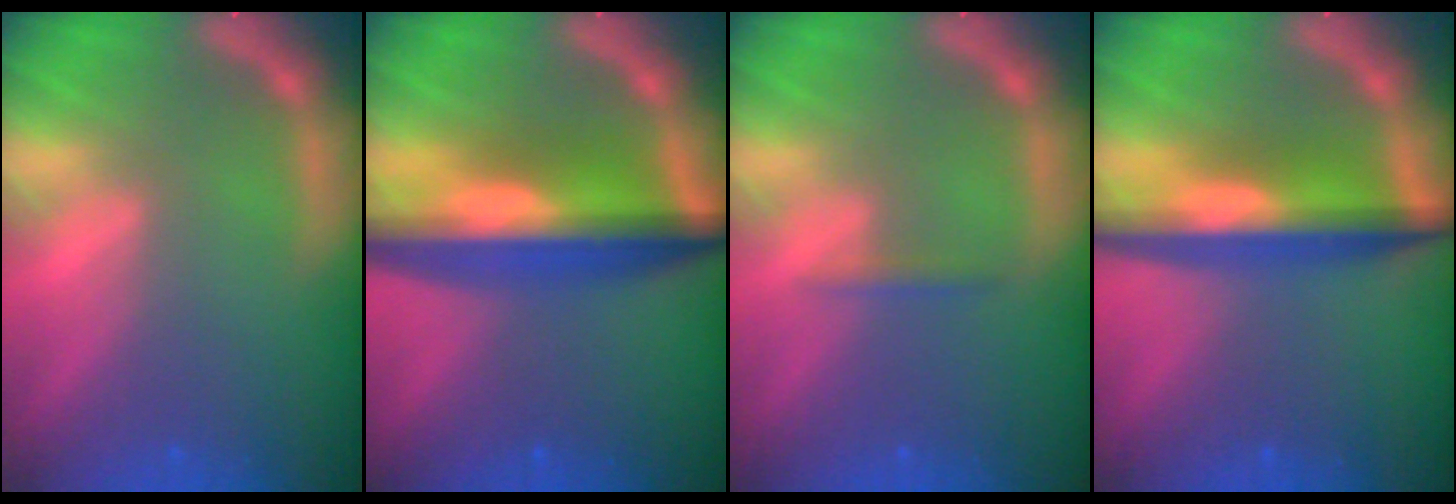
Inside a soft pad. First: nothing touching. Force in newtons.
{"total": 10.0}
{"total": 0.9}
{"total": 7.5}